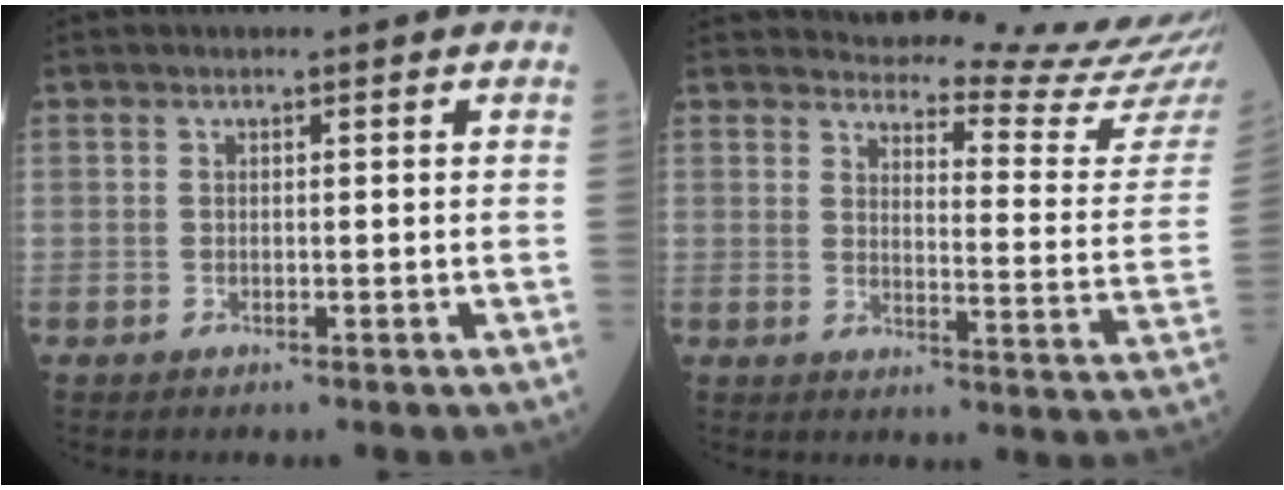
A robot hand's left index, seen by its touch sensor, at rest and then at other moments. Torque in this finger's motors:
{"motor_torque": [-0.26, -0.74, -0.32, -0.12]}